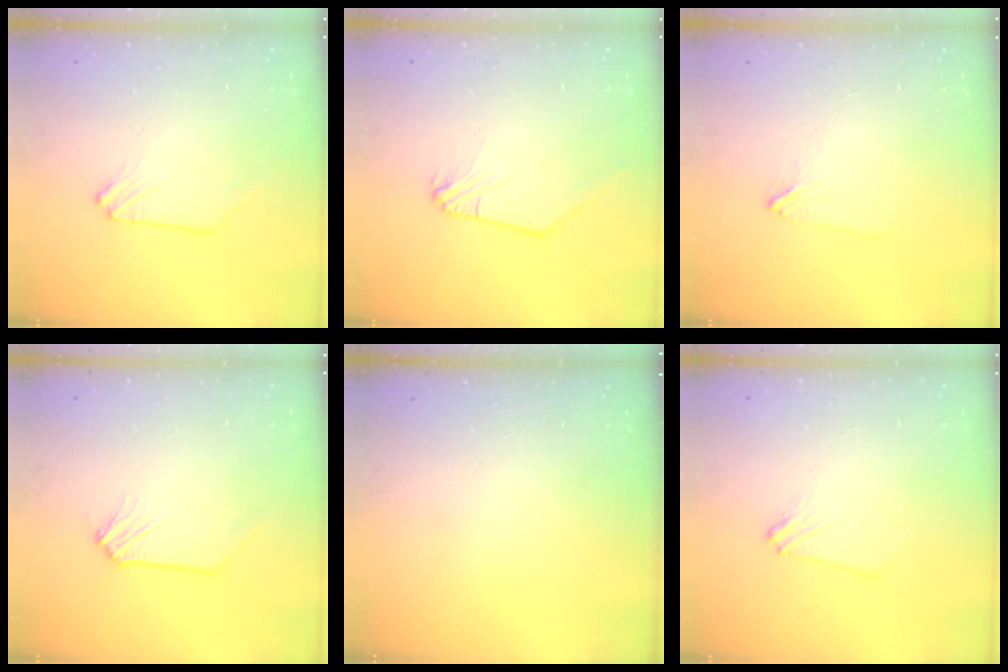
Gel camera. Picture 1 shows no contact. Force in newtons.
{"total": 0.0}
{"total": 1.6, "press": 1.5, "slide": 0.3}
{"total": 0.6, "press": 0.6, "slide": 0.1}
{"total": 0.0}
{"total": 1.6, "press": 1.6, "slide": 0.3}